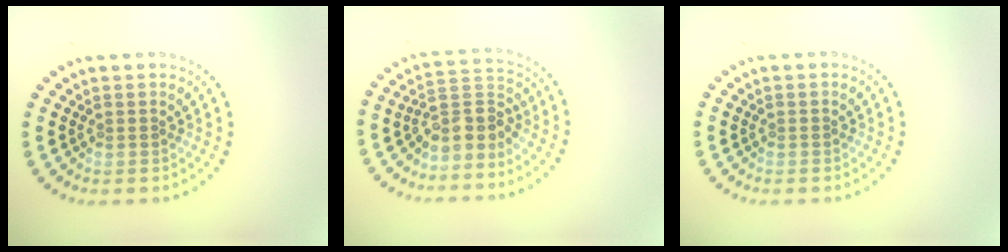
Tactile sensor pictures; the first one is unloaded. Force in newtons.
{"total": 3.3, "press": 2.5, "slide": 2.1}
{"total": 0.0}